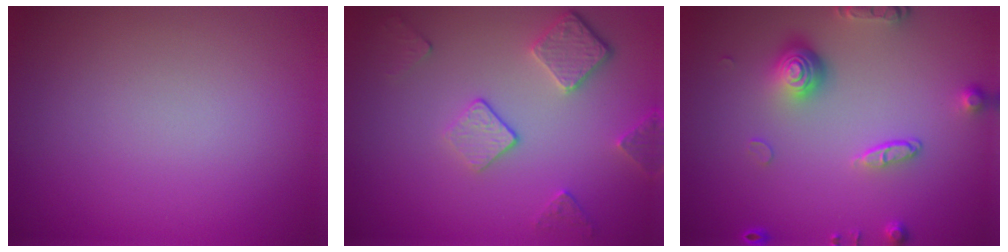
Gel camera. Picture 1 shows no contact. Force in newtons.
{"total": 3.7, "press": 2.8, "slide": 2.4}
{"total": 4.4, "press": 3.2, "slide": 3.1}